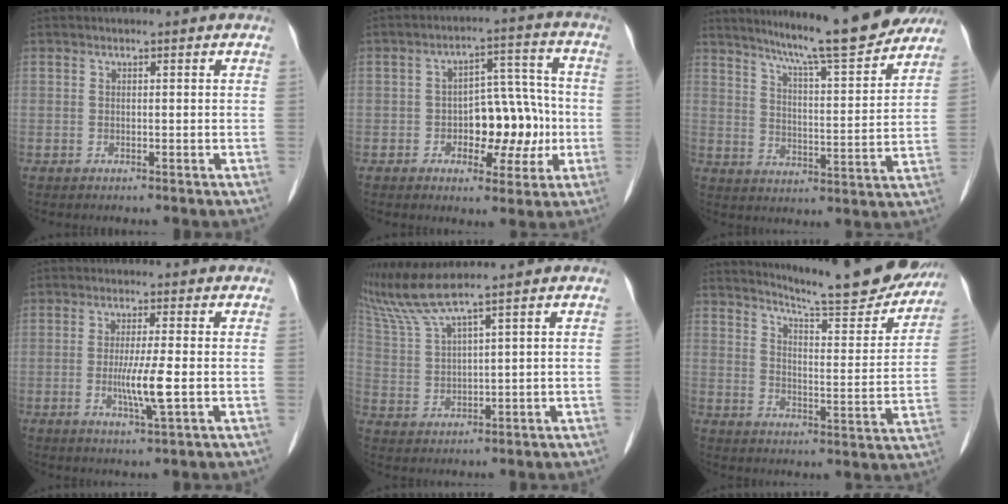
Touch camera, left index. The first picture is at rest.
{"total": 9.7, "force": [-1.9, 5.2, 8.0], "torque": [-0.116, 0.031, -0.024]}
{"total": 15.7, "force": [13.7, 0.9, 7.5], "torque": [-0.117, -0.002, 0.197]}
{"total": 5.3, "force": [-1.0, -0.1, 5.2], "torque": [-0.104, -0.012, -0.021]}
{"total": 6.7, "force": [5.8, -1.5, 3.1], "torque": [-0.079, 0.001, 0.127]}
{"total": 17.6, "force": [16.3, 2.0, 6.2], "torque": [-0.090, -0.047, 0.209]}